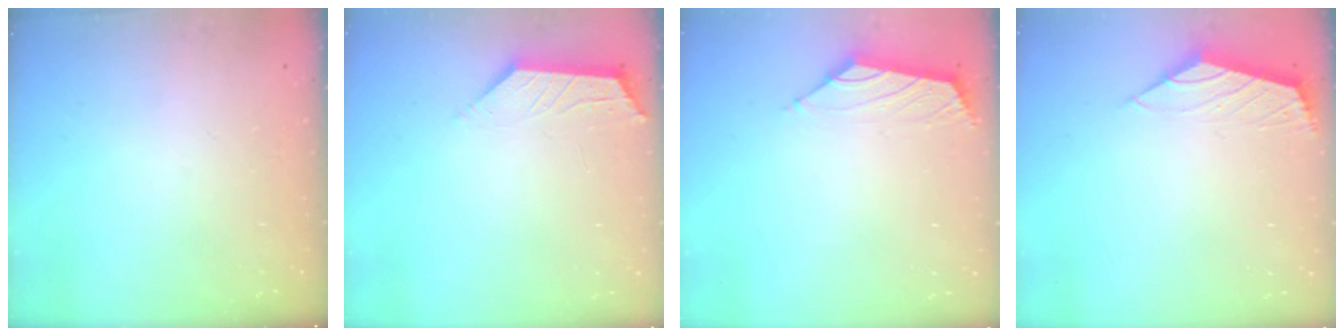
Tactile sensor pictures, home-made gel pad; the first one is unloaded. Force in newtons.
{"total": 2.3, "press": 2.3, "slide": 0.4}
{"total": 1.6, "press": 1.4, "slide": 0.7}
{"total": 2.1, "press": 2.0, "slide": 0.7}